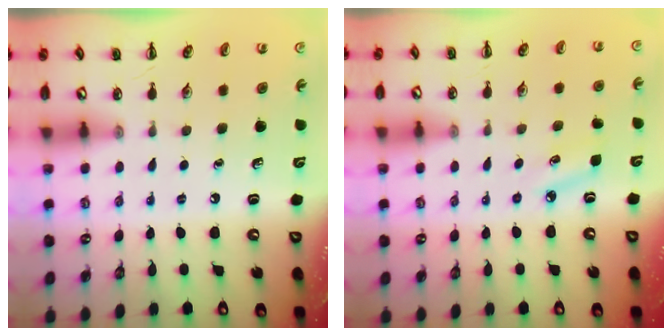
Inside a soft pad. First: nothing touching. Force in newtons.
{"total": 5.3, "press": 5.0, "slide": 1.7}